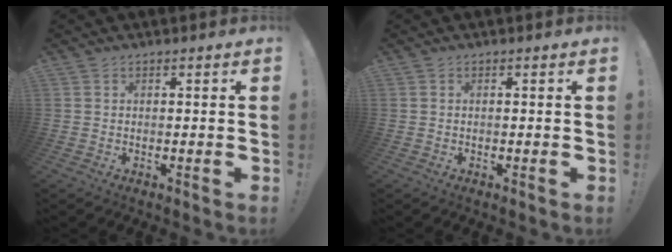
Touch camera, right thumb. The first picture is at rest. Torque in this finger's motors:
{"motor_torque": [0.01, 0.17, -0.07, -0.29, 0.00]}